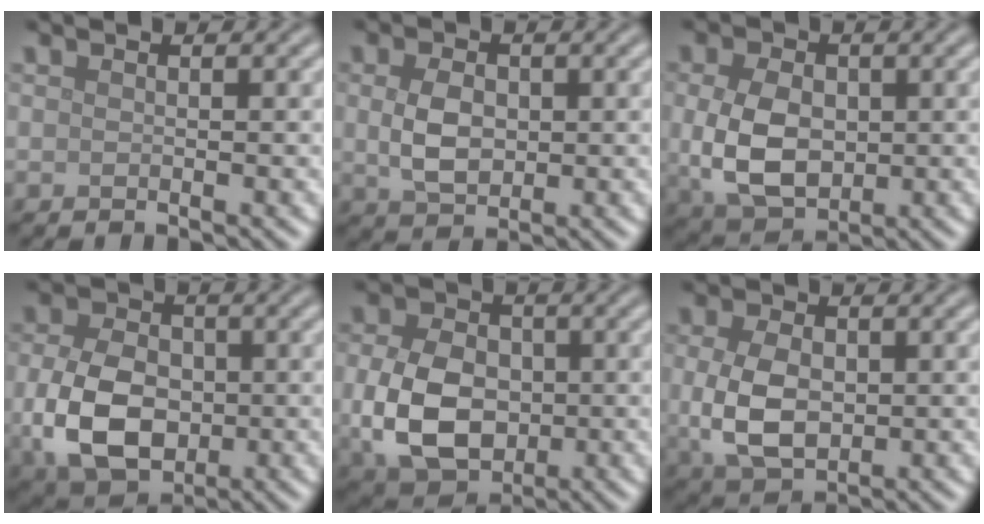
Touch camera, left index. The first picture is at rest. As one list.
[{"total": 3.8, "force": [0.2, 2.6, 2.7], "torque": [-0.061, 0.000, 0.003]}, {"total": 6.6, "force": [-0.2, 4.6, 4.7], "torque": [-0.103, -0.005, -0.002]}, {"total": 8.5, "force": [-1.1, 6.0, 5.9], "torque": [-0.135, -0.014, -0.021]}, {"total": 8.5, "force": [-0.8, 6.2, 5.8], "torque": [-0.130, -0.012, -0.016]}, {"total": 5.7, "force": [-0.2, 3.8, 4.3], "torque": [-0.097, -0.004, 0.000]}]